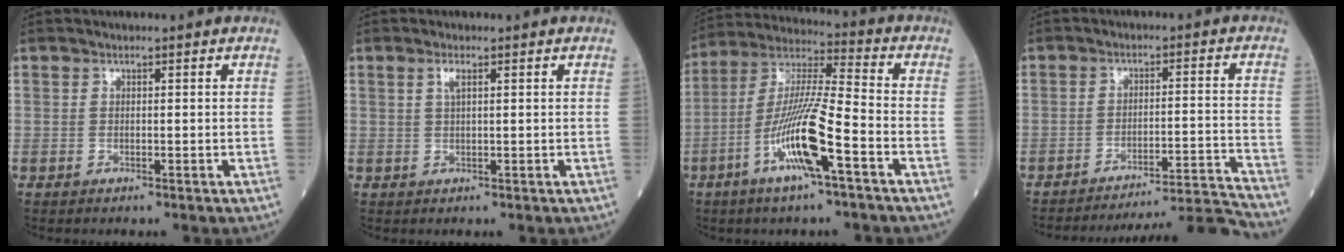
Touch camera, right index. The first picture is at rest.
{"total": 1.6, "force": [0.8, 0.3, 1.4], "torque": [-0.032, 0.003, 0.015]}
{"total": 13.7, "force": [-5.5, 0.6, 12.5], "torque": [-0.252, -0.004, -0.107]}
{"total": 14.3, "force": [-13.8, -3.4, 1.1], "torque": [0.007, 0.004, -0.197]}